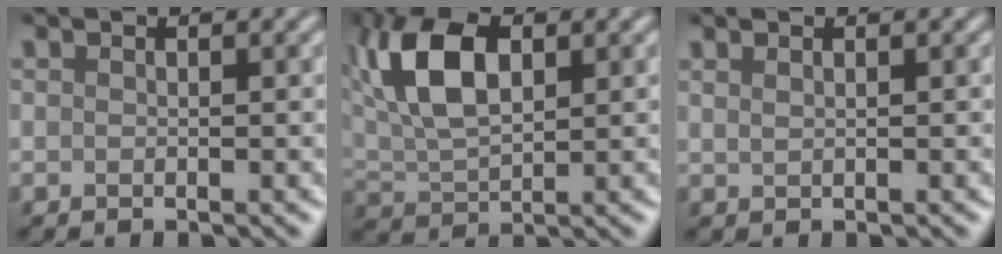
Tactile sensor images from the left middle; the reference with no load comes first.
{"total": 8.6, "force": [2.5, 4.7, 6.8], "torque": [-0.150, 0.018, 0.040]}
{"total": 0.9, "force": [0.6, 0.3, 0.6], "torque": [-0.008, -0.004, 0.008]}